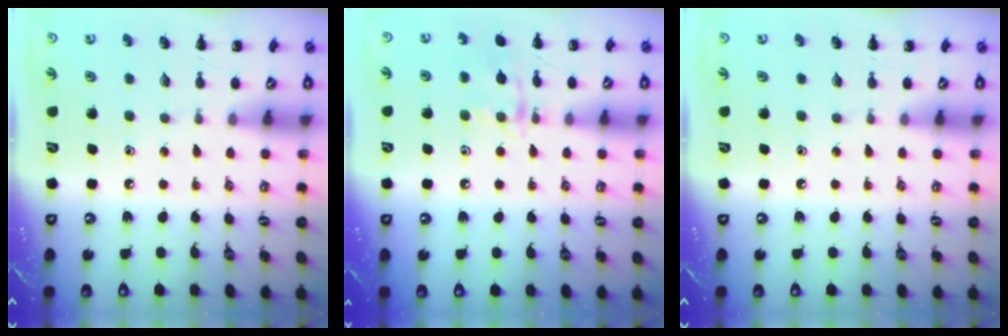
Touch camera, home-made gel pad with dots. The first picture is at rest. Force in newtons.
{"total": 10.3, "press": 10.3, "slide": 0.9}
{"total": 0.0}